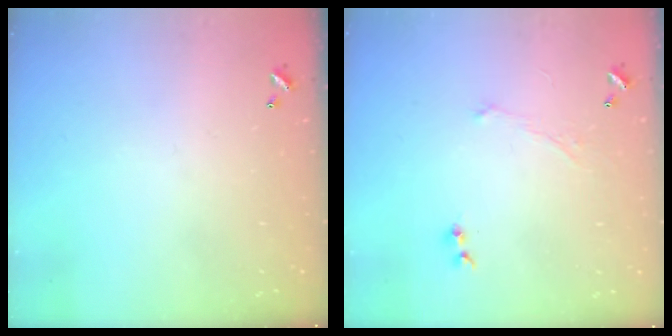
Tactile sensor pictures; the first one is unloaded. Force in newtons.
{"total": 2.4, "press": 2.2, "slide": 0.9}